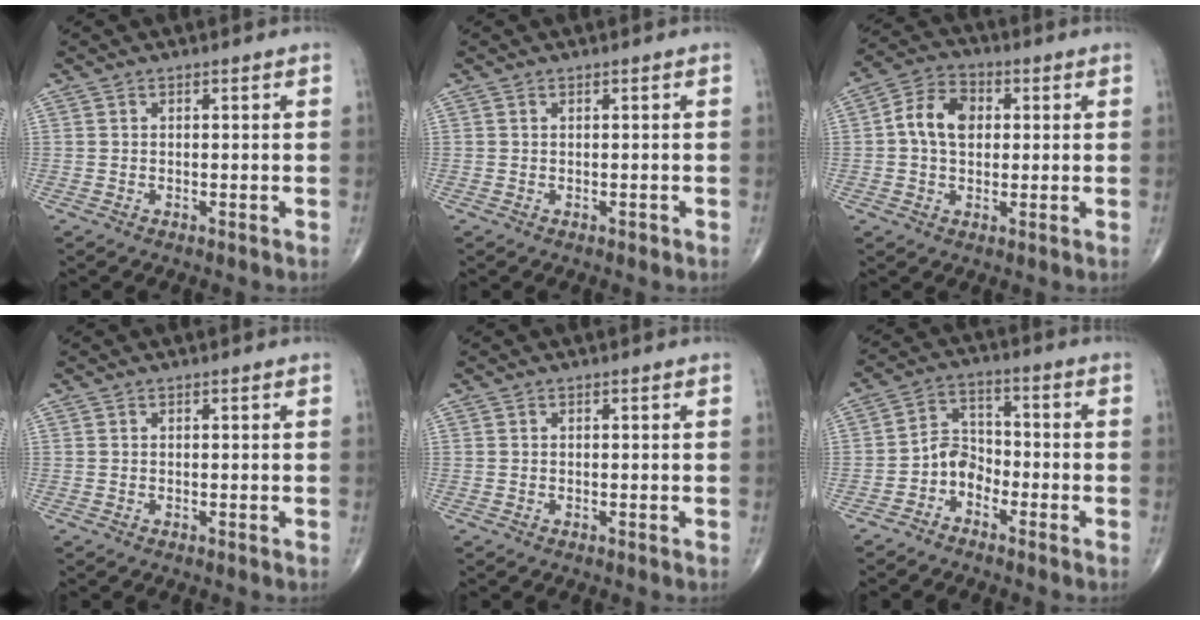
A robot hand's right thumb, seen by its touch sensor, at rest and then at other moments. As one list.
[{"total": 0.6, "force": [-0.2, 0.4, 0.4], "torque": [-0.003, 0.000, -0.003]}, {"total": 8.7, "force": [0.9, 6.2, 6.0], "torque": [-0.096, 0.020, 0.008]}, {"total": 0.0}, {"total": 0.0}, {"total": 5.4, "force": [-3.0, 3.9, 2.3], "torque": [-0.020, 0.034, -0.068]}]